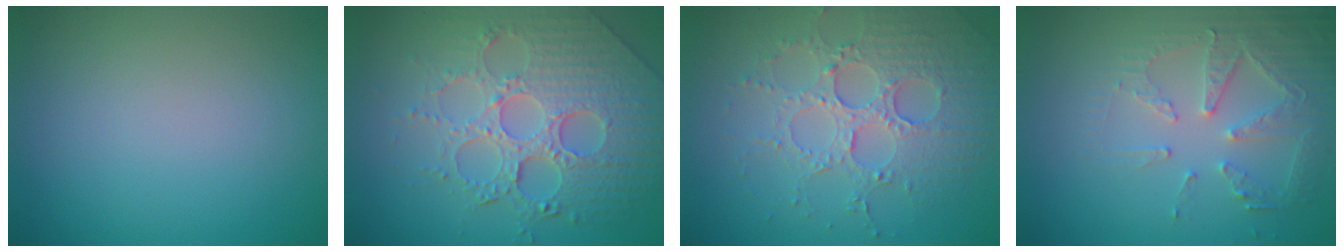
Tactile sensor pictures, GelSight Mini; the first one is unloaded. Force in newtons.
{"total": 8.2, "press": 6.0, "slide": 5.5}
{"total": 4.8, "press": 4.4, "slide": 2.0}
{"total": 4.5, "press": 3.5, "slide": 2.9}